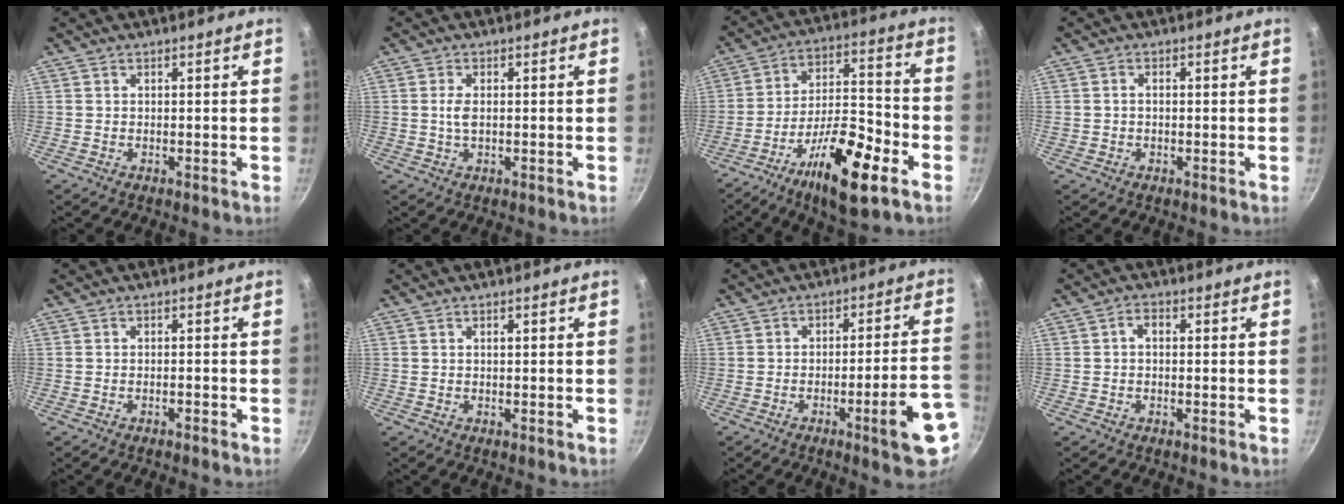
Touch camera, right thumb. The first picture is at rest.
{"total": 2.5, "force": [0.2, 1.3, 2.1], "torque": [-0.042, 0.001, 0.004]}
{"total": 18.3, "force": [-9.4, 5.8, 14.7], "torque": [-0.233, 0.051, -0.161]}
{"total": 1.1, "force": [-0.1, 0.9, 0.6], "torque": [-0.011, 0.006, 0.000]}
{"total": 0.9, "force": [-0.8, 0.2, 0.5], "torque": [-0.014, 0.008, -0.011]}
{"total": 0.7, "force": [0.3, 0.3, 0.5], "torque": [-0.008, 0.003, 0.005]}
{"total": 11.6, "force": [-5.3, 1.7, 10.2], "torque": [-0.128, 0.039, -0.068]}
{"total": 2.2, "force": [0.1, 1.5, 1.5], "torque": [-0.023, 0.008, -0.001]}